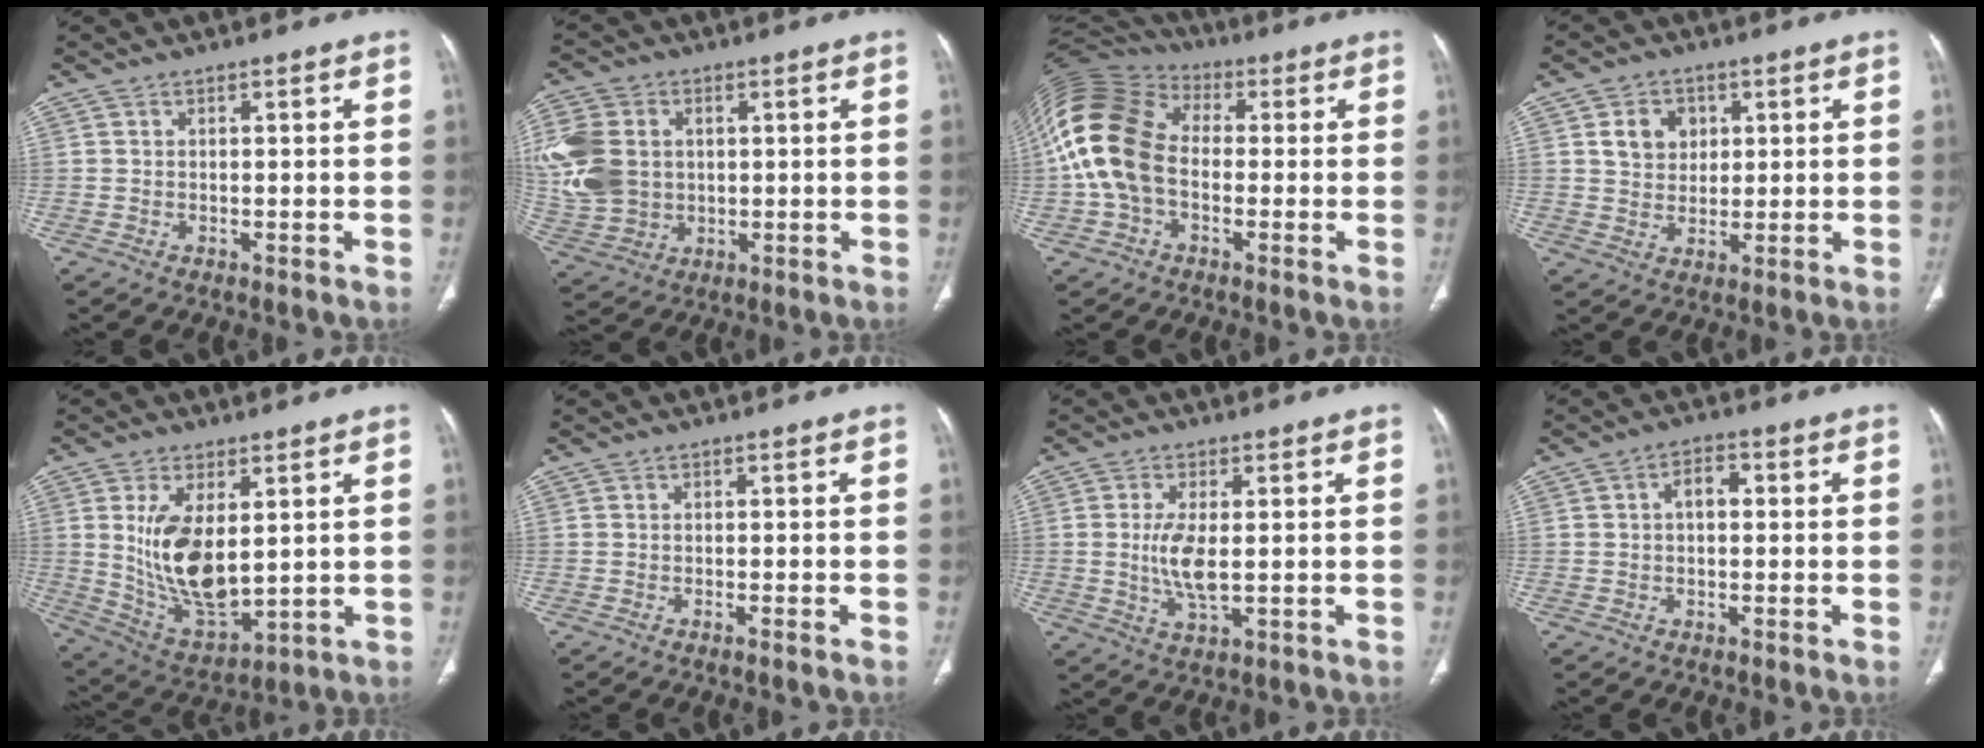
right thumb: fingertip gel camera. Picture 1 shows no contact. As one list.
[{"total": 15.8, "force": [1.8, 12.3, 9.7], "torque": [-0.221, 0.004, 0.046]}, {"total": 16.7, "force": [-1.2, 11.5, 12.1], "torque": [-0.257, 0.036, -0.030]}, {"total": 6.3, "force": [2.0, 5.2, 3.0], "torque": [-0.023, -0.007, 0.036]}, {"total": 14.3, "force": [2.4, 7.1, 12.1], "torque": [-0.213, -0.025, 0.066]}, {"total": 1.2, "force": [-0.9, -0.1, 0.8], "torque": [-0.016, -0.001, -0.009]}, {"total": 6.4, "force": [0.0, 2.4, 6.0], "torque": [-0.130, -0.012, 0.004]}, {"total": 3.6, "force": [0.2, 2.2, 2.9], "torque": [-0.038, 0.013, -0.001]}]